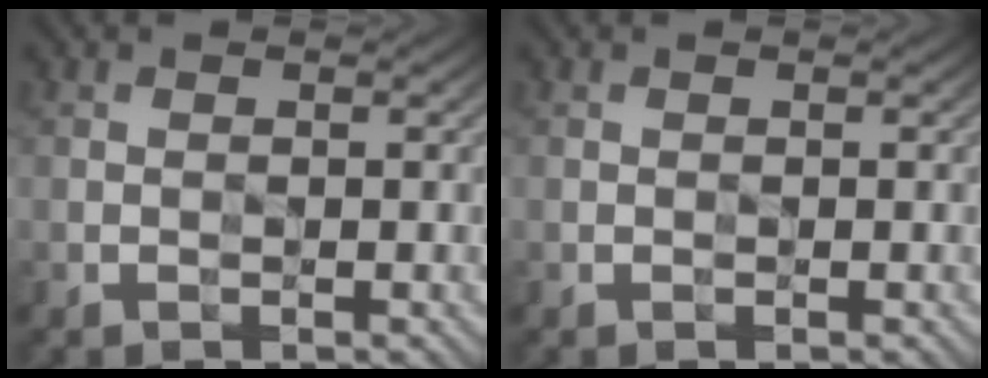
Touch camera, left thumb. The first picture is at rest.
{"total": 0.0}